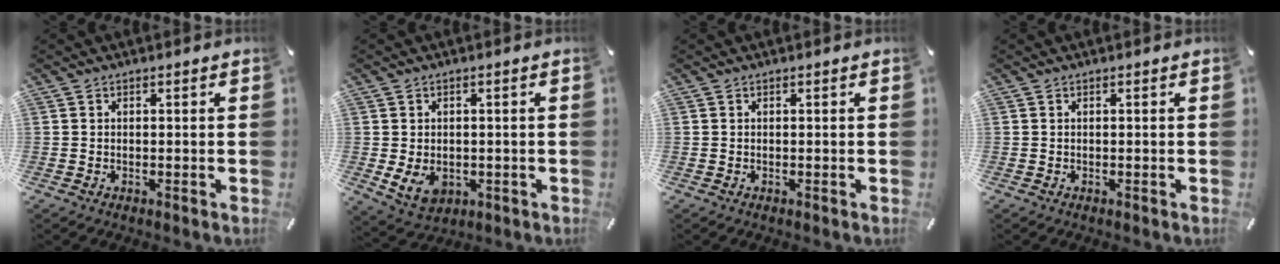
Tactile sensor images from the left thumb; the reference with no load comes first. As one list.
[{"total": 6.0, "force": [-0.7, 4.8, 3.6], "torque": [-0.065, -0.001, -0.011]}, {"total": 0.0}, {"total": 0.0}]